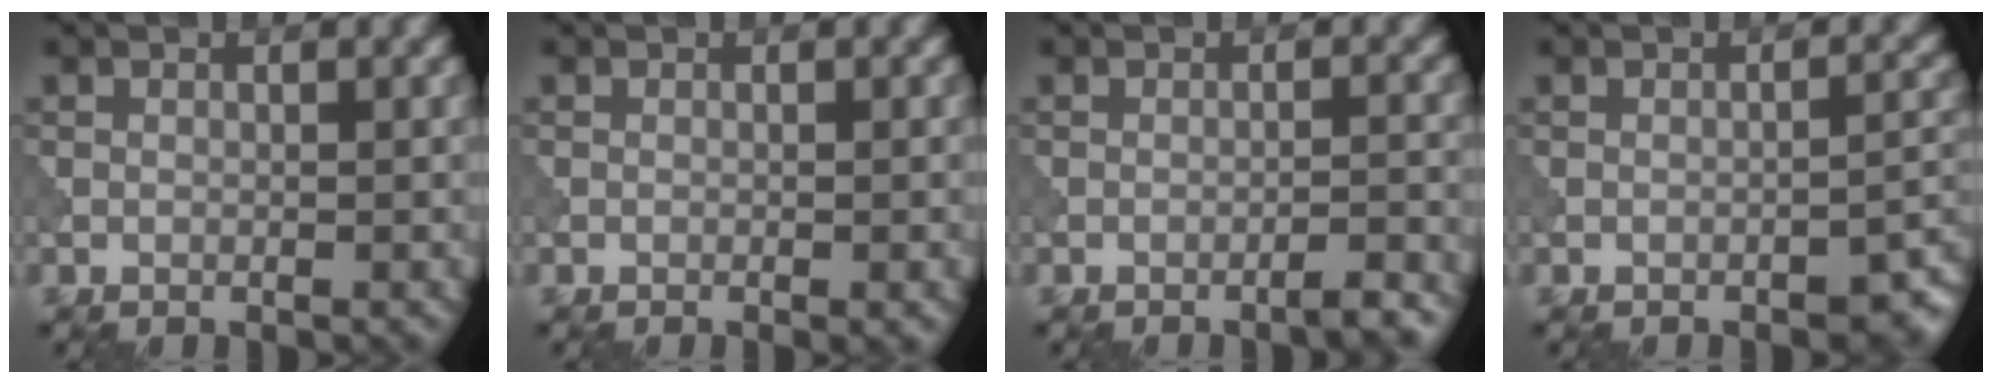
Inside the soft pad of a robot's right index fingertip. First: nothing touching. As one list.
[{"total": 0.9, "force": [-0.3, 0.1, 0.8], "torque": [-0.010, -0.002, -0.006]}, {"total": 2.0, "force": [-1.5, 0.2, 1.4], "torque": [-0.012, 0.007, -0.031]}, {"total": 3.2, "force": [-2.3, 0.8, 2.1], "torque": [-0.027, 0.008, -0.031]}]